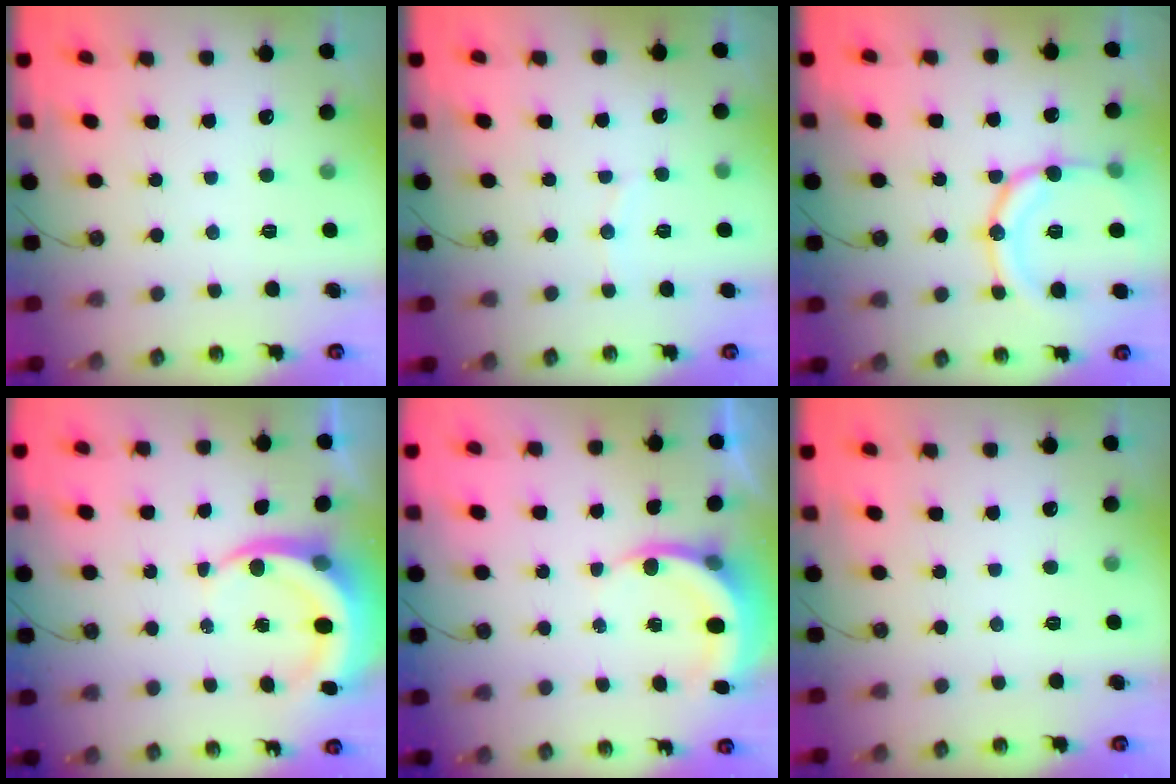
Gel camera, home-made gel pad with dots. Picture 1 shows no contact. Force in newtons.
{"total": 3.8, "press": 3.7, "slide": 1.0}
{"total": 16.9, "press": 16.6, "slide": 3.3}
{"total": 7.2, "press": 7.2, "slide": 0.7}
{"total": 4.9, "press": 4.8, "slide": 0.7}
{"total": 0.0}